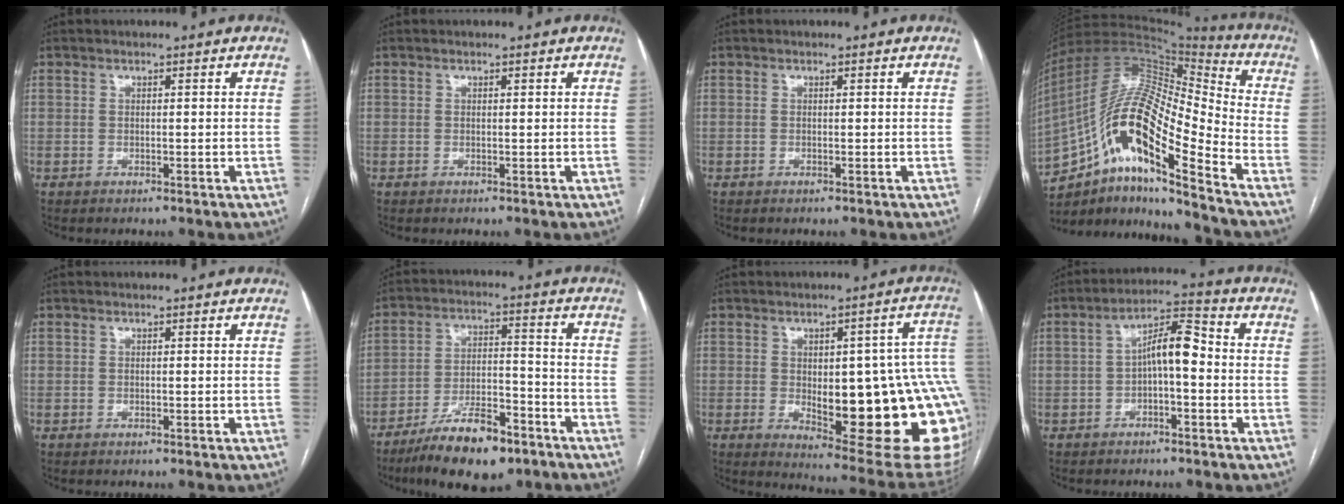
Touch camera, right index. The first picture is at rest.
{"total": 0.0}
{"total": 0.0}
{"total": 19.2, "force": [-9.9, 3.4, 16.1], "torque": [-0.320, 0.021, -0.170]}
{"total": 0.0}
{"total": 13.2, "force": [-9.1, 3.9, 8.7], "torque": [-0.152, -0.001, -0.156]}
{"total": 24.7, "force": [-3.0, 6.5, 23.6], "torque": [-0.216, 0.007, -0.015]}
{"total": 6.9, "force": [-0.6, 2.0, 6.6], "torque": [-0.116, 0.031, -0.012]}